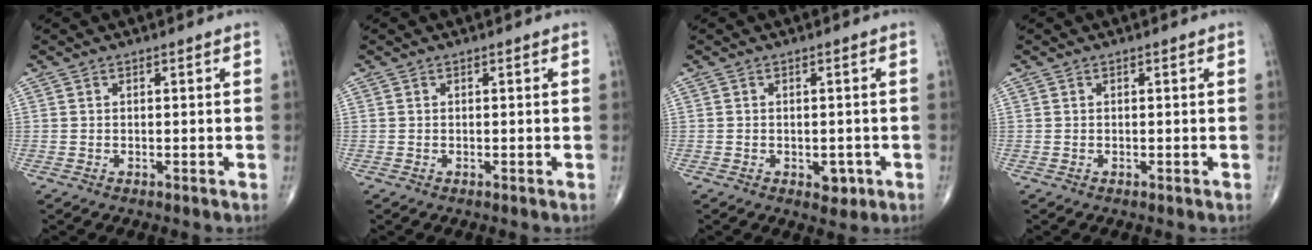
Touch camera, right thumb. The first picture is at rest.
{"total": 0.0}
{"total": 2.8, "force": [-1.0, 1.9, 1.9], "torque": [-0.008, 0.002, -0.008]}
{"total": 0.0}